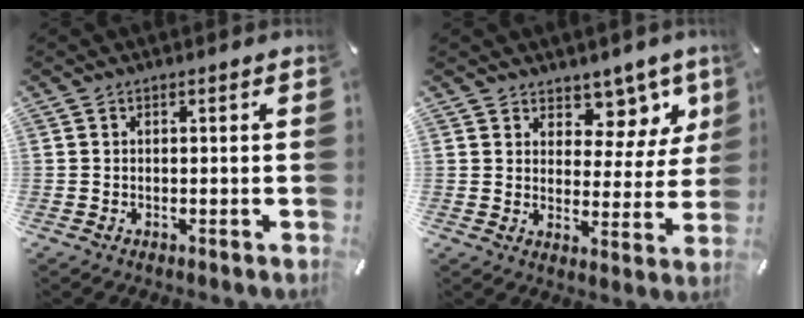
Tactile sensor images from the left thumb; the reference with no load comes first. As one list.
[{"total": 9.2, "force": [6.9, 5.4, 2.7], "torque": [-0.026, -0.067, 0.121]}]